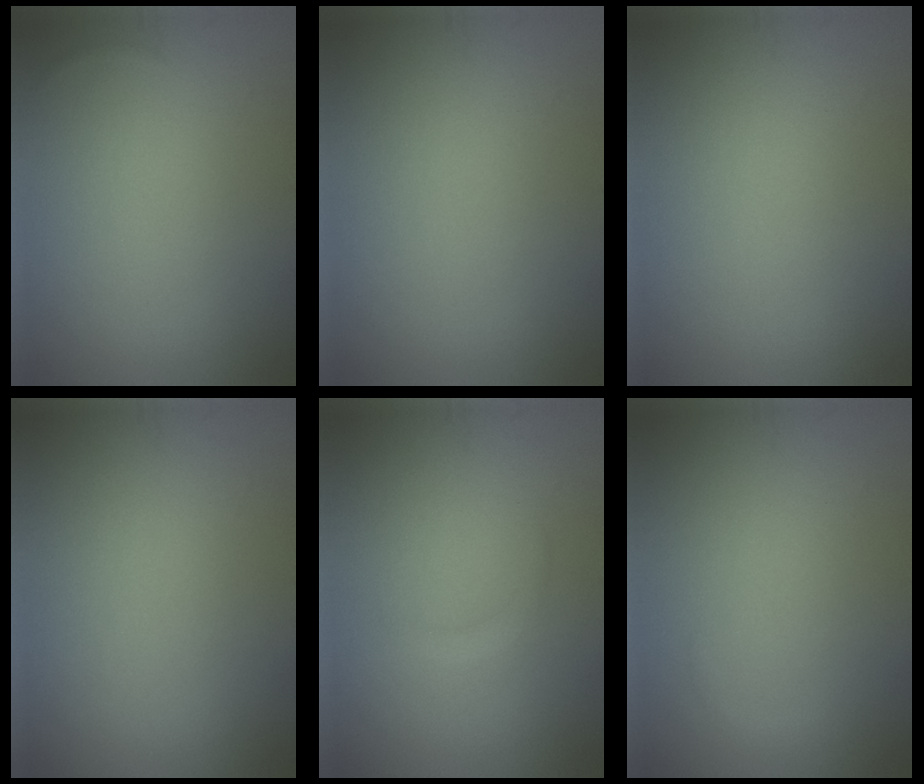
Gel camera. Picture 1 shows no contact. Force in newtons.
{"total": 0.0}
{"total": 0.0}
{"total": 0.0}
{"total": 0.8, "press": 0.8, "slide": 0.0}
{"total": 0.5, "press": 0.5, "slide": 0.0}